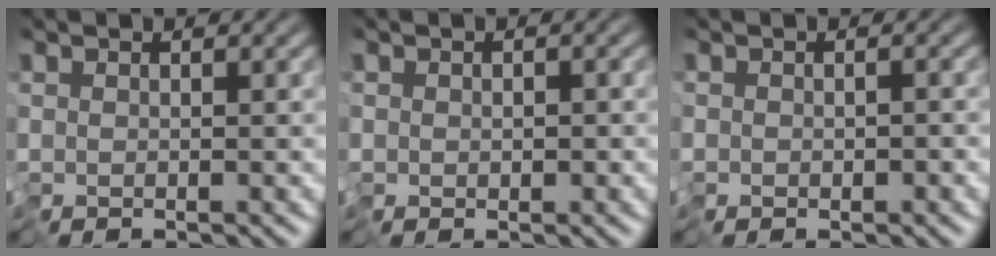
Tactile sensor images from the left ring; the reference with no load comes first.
{"total": 0.9, "force": [-0.3, 0.7, 0.4], "torque": [-0.006, 0.000, -0.006]}
{"total": 1.1, "force": [-0.7, 0.8, 0.4], "torque": [-0.001, -0.004, -0.014]}